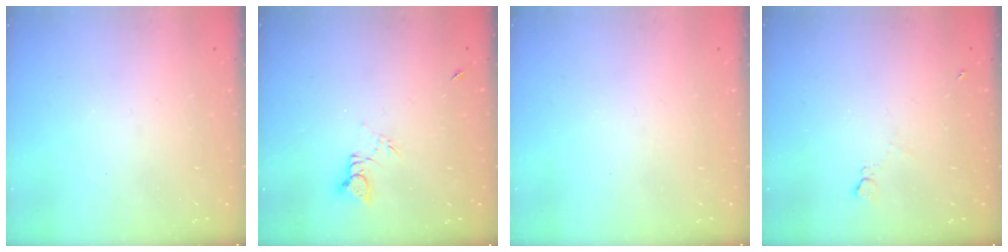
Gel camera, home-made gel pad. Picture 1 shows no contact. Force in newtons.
{"total": 3.3, "press": 3.3, "slide": 0.2}
{"total": 0.0}
{"total": 5.0, "press": 5.0, "slide": 0.6}